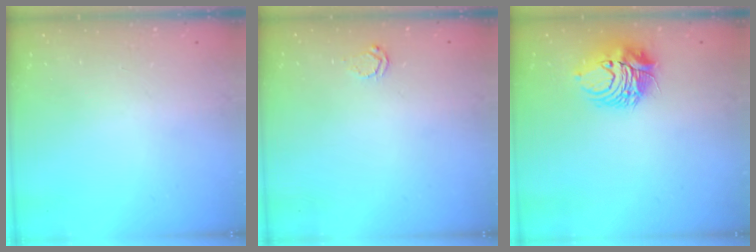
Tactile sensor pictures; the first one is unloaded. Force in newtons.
{"total": 3.7, "press": 3.7, "slide": 0.4}
{"total": 9.4, "press": 9.4, "slide": 0.5}